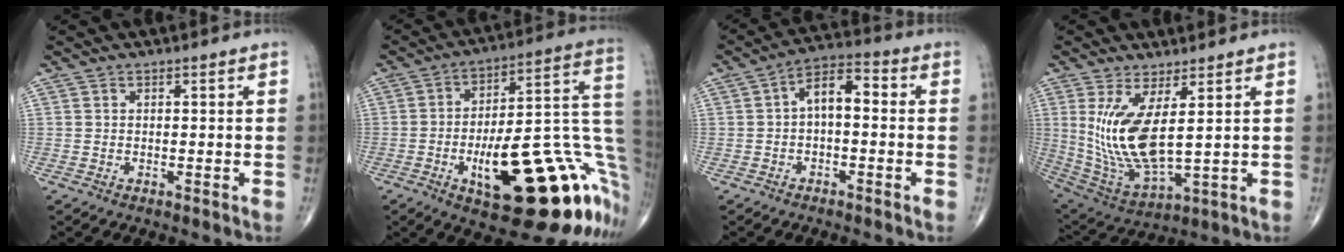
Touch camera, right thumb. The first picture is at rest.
{"total": 29.9, "force": [-9.8, 10.2, 26.3], "torque": [-0.279, 0.050, -0.126]}
{"total": 7.0, "force": [0.0, 3.7, 6.0], "torque": [-0.088, 0.033, -0.012]}
{"total": 14.0, "force": [3.0, 4.9, 12.8], "torque": [-0.267, -0.036, 0.079]}